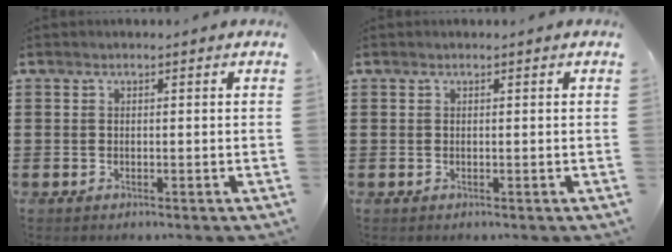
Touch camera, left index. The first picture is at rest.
{"total": 0.0}